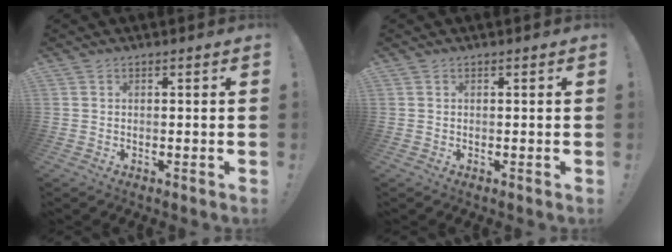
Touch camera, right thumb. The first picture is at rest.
{"total": 0.0}